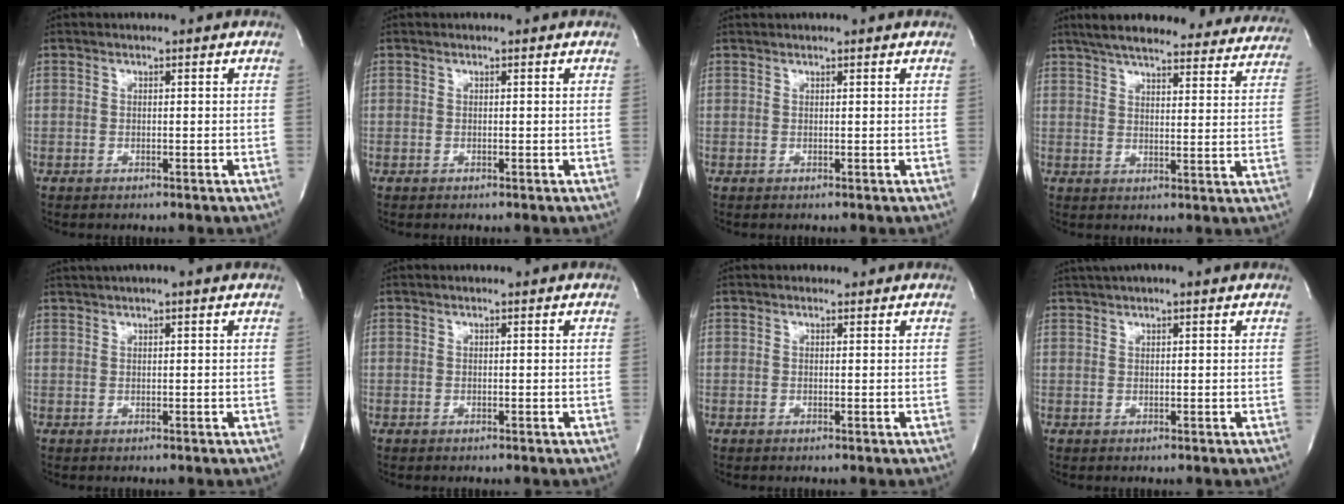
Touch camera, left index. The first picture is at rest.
{"total": 0.0}
{"total": 2.3, "force": [2.2, 0.0, 0.8], "torque": [-0.014, 0.023, 0.029]}
{"total": 29.1, "force": [26.0, 6.0, 11.5], "torque": [-0.183, -0.022, 0.313]}
{"total": 5.4, "force": [4.4, 0.0, 3.1], "torque": [-0.052, 0.034, 0.065]}
{"total": 0.7, "force": [0.6, 0.0, 0.2], "torque": [-0.006, 0.004, 0.009]}
{"total": 0.9, "force": [0.8, 0.4, 0.0], "torque": [-0.005, 0.004, 0.009]}
{"total": 6.6, "force": [5.6, 0.8, 3.5], "torque": [-0.061, 0.037, 0.081]}